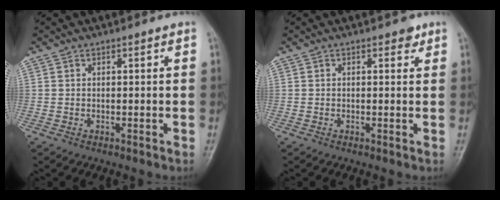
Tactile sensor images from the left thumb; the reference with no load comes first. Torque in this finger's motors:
{"motor_torque": [0.22, 0.03, -0.02, -0.04, 0.00]}